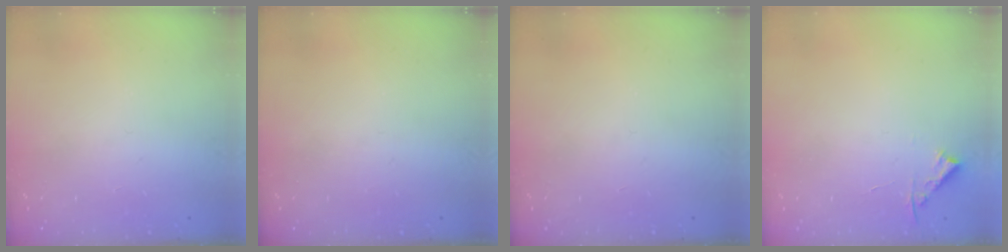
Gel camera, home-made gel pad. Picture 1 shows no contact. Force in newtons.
{"total": 0.0}
{"total": 0.0}
{"total": 3.4, "press": 3.4, "slide": 0.4}